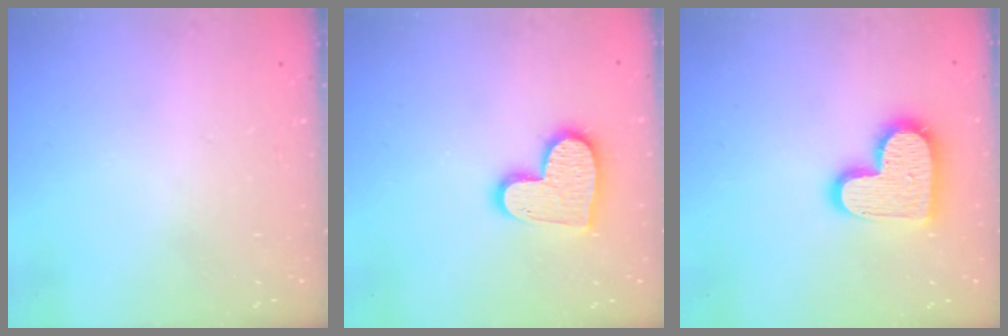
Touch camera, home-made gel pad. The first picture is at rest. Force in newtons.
{"total": 13.0, "press": 13.0, "slide": 1.1}
{"total": 16.2, "press": 16.1, "slide": 1.3}